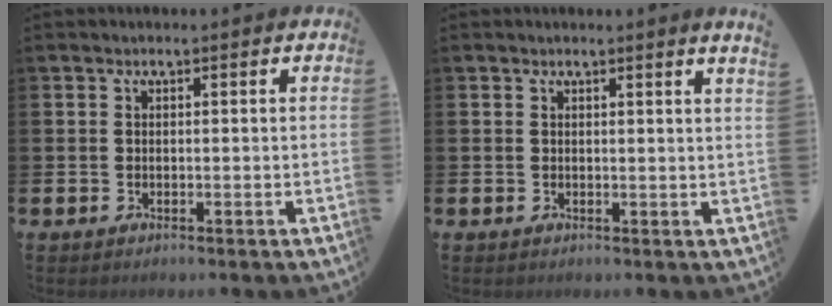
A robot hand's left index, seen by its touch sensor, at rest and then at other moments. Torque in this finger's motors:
{"motor_torque": [-0.74, -0.72, -0.07, 0.04]}